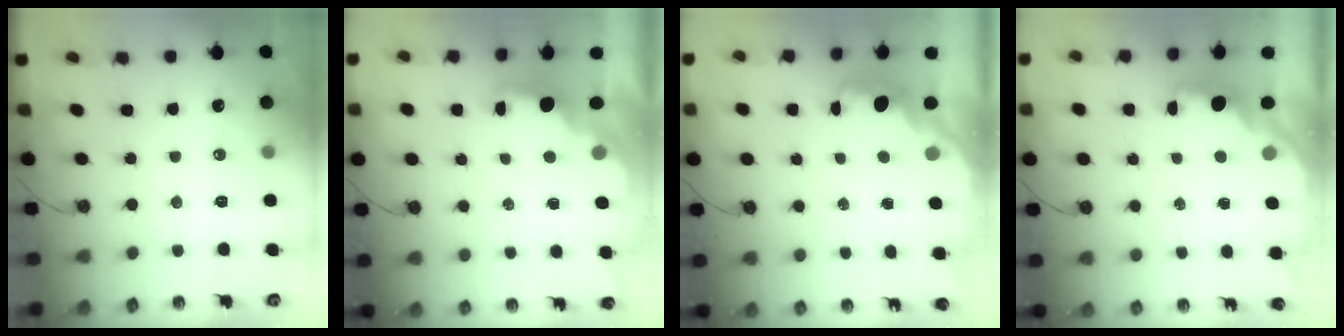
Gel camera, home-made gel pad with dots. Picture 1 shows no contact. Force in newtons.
{"total": 2.3, "press": 2.1, "slide": 0.7}
{"total": 2.7, "press": 2.6, "slide": 0.7}
{"total": 2.2, "press": 2.1, "slide": 0.8}